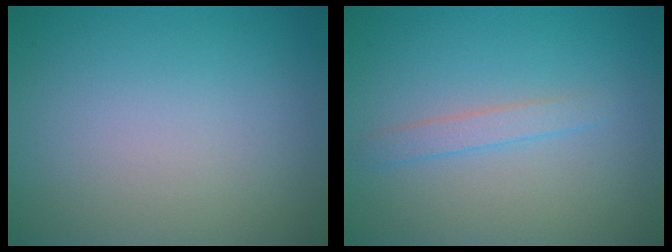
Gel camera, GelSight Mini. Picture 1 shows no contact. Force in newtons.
{"total": 1.4, "press": 1.4, "slide": 0.0}